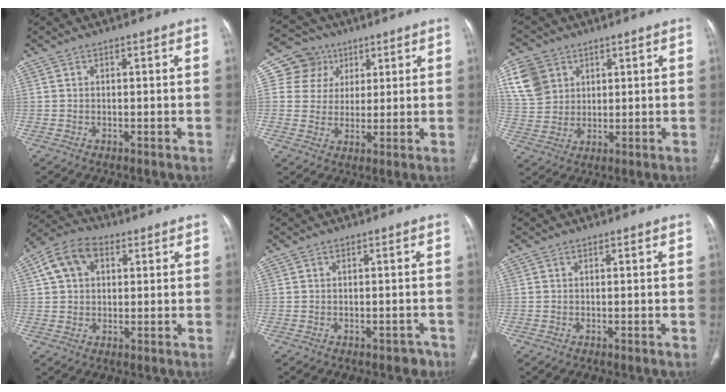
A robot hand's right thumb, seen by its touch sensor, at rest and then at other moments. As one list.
[{"total": 8.4, "force": [3.2, 7.7, 1.1], "torque": [0.022, -0.005, 0.054]}, {"total": 9.8, "force": [4.1, 7.9, 4.0], "torque": [-0.061, -0.005, 0.088]}, {"total": 9.2, "force": [3.0, 6.6, 5.7], "torque": [-0.096, 0.014, 0.046]}, {"total": 2.5, "force": [-1.9, 1.5, 0.7], "torque": [0.004, 0.016, -0.021]}, {"total": 0.0}]